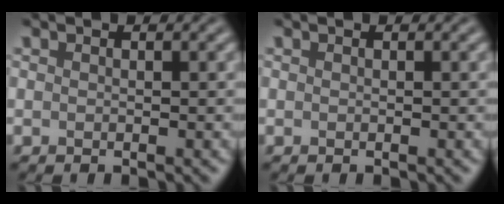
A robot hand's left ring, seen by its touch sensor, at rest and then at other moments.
{"total": 0.0}